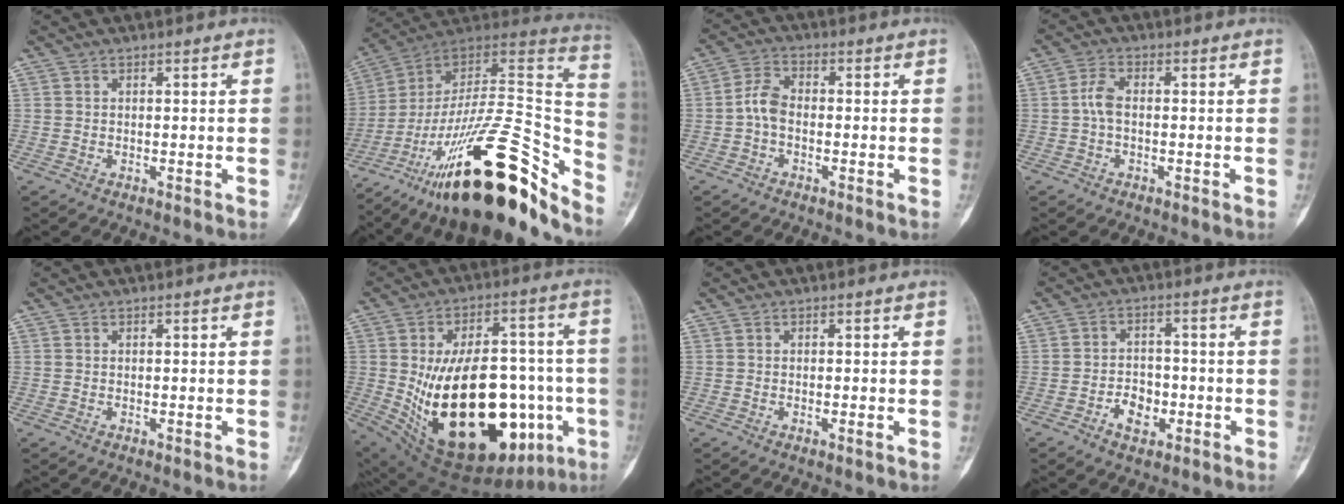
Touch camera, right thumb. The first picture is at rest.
{"total": 34.7, "force": [-22.3, 10.4, 24.4], "torque": [-0.307, 0.076, -0.351]}
{"total": 4.7, "force": [-1.1, 2.9, 3.6], "torque": [-0.067, 0.017, -0.030]}
{"total": 3.4, "force": [-0.4, 1.7, 2.9], "torque": [-0.063, 0.010, -0.013]}
{"total": 0.0}
{"total": 34.0, "force": [-7.2, 16.5, 28.9], "torque": [-0.457, -0.002, -0.080]}
{"total": 0.9, "force": [-0.2, 0.2, 0.9], "torque": [-0.014, 0.000, -0.003]}
{"total": 5.6, "force": [-2.4, 3.9, 3.2], "torque": [-0.030, 0.021, -0.040]}